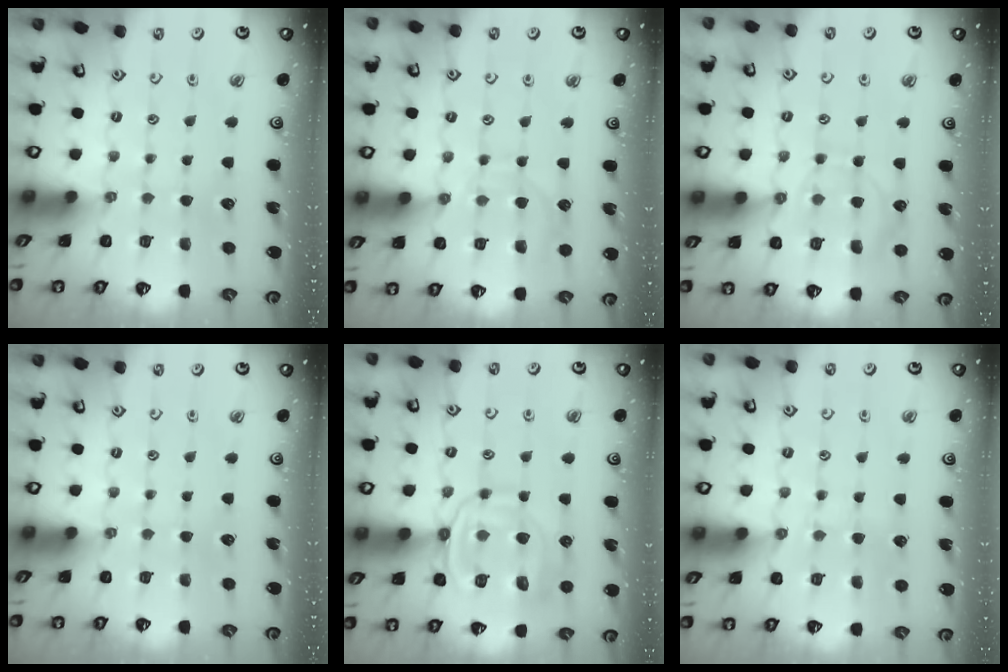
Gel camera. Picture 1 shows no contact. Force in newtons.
{"total": 8.0, "press": 8.0, "slide": 0.6}
{"total": 8.8, "press": 8.8, "slide": 0.9}
{"total": 0.0}
{"total": 13.4, "press": 13.3, "slide": 1.4}
{"total": 5.7, "press": 5.7, "slide": 0.6}